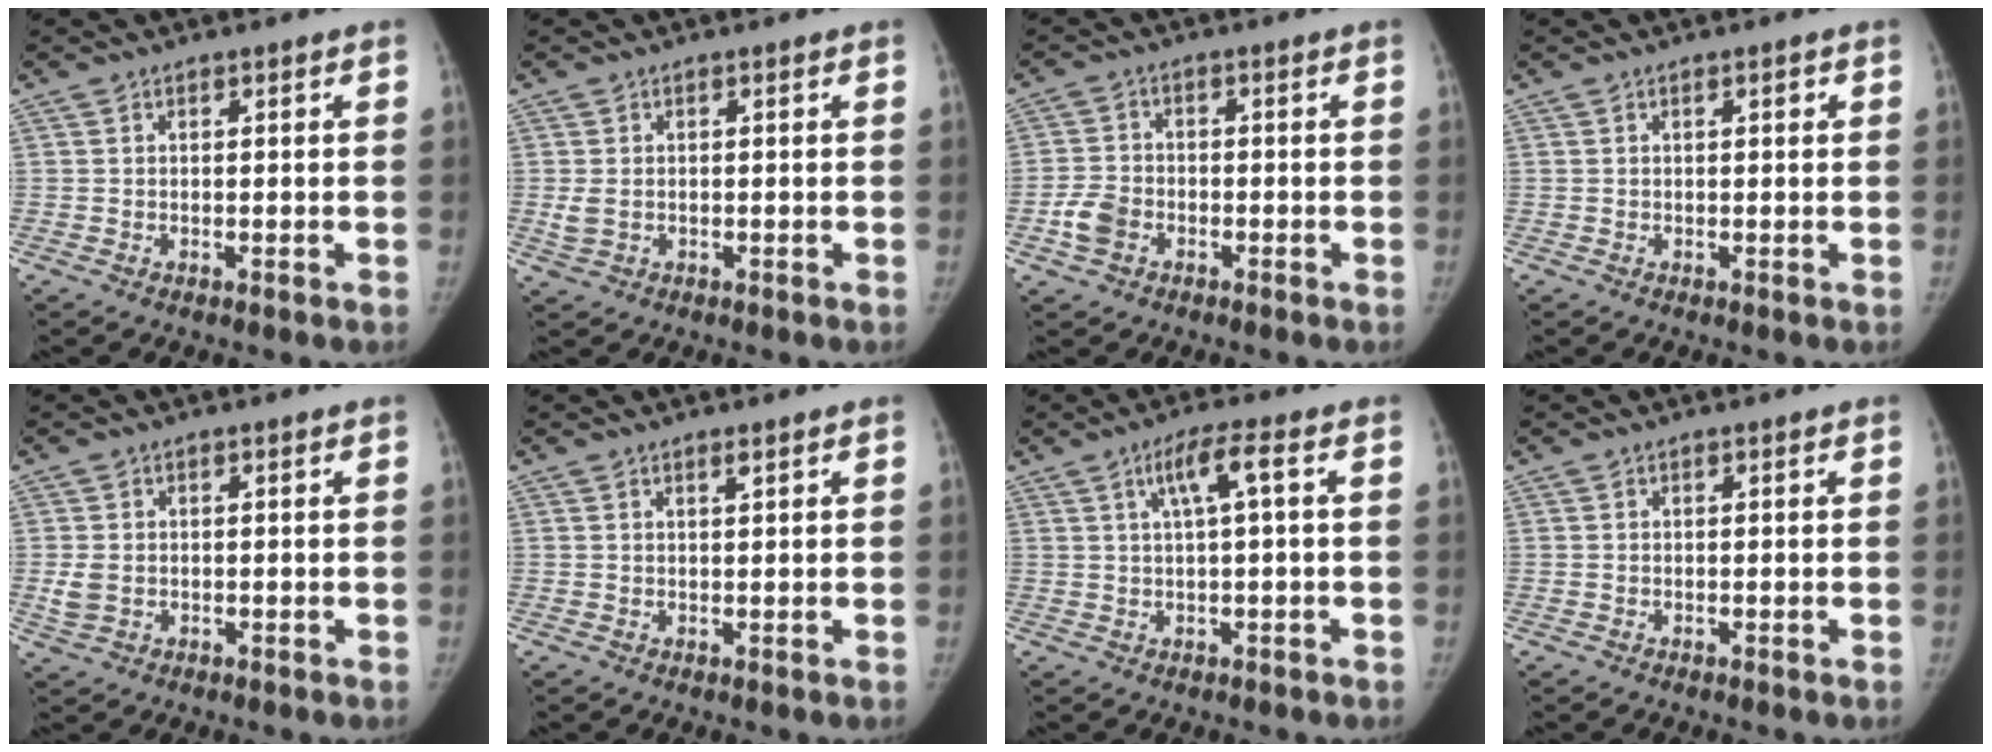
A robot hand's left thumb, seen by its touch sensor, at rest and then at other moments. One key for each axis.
{"total": 2.3, "fx": -0.1, "fy": 1.7, "fz": 1.6, "tx": -0.039, "ty": -0.002, "tz": 0.001}
{"total": 4.7, "fx": -2.0, "fy": 3.5, "fz": 2.6, "tx": -0.047, "ty": 0.013, "tz": -0.039}
{"total": 0.9, "fx": 0.4, "fy": 0.2, "fz": 0.7, "tx": -0.006, "ty": 0.002, "tz": 0.005}
{"total": 3.1, "fx": -0.3, "fy": 2.3, "fz": 1.9, "tx": -0.044, "ty": 0.000, "tz": -0.002}
{"total": 0.8, "fx": 0.6, "fy": 0.0, "fz": 0.5, "tx": -0.005, "ty": -0.004, "tz": 0.012}
{"total": 5.1, "fx": 1.3, "fy": 0.4, "fz": 4.9, "tx": -0.098, "ty": 0.015, "tz": 0.026}
{"total": 0.0}